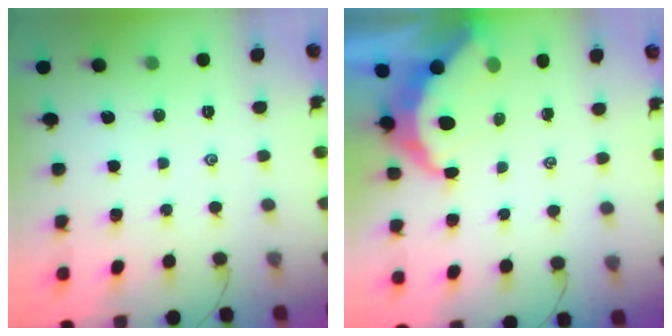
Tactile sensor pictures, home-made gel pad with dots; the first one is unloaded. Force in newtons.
{"total": 7.1, "press": 7.1, "slide": 0.9}